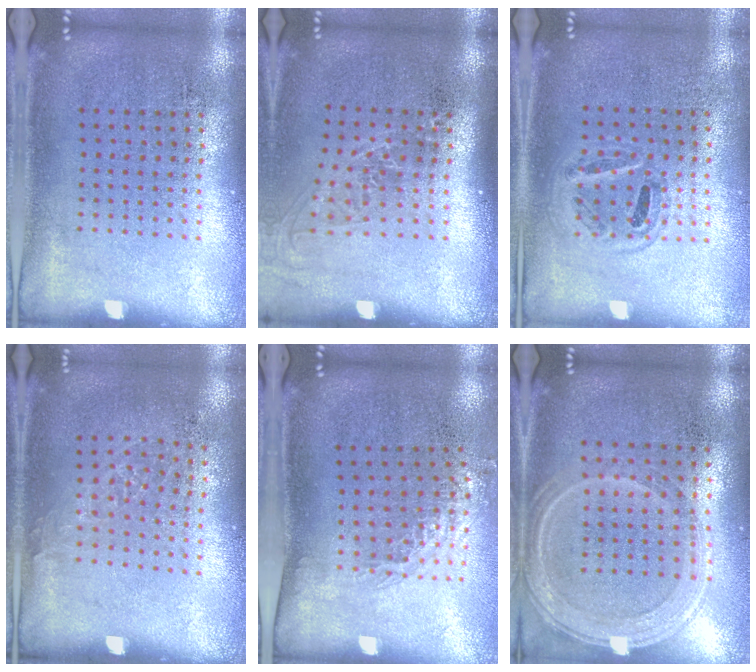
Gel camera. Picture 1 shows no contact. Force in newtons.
{"total": 1.4, "press": 1.1, "slide": 0.9}
{"total": 0.9, "press": 0.9, "slide": 0.2}
{"total": 0.9, "press": 0.8, "slide": 0.4}
{"total": 1.2, "press": 0.9, "slide": 0.7}
{"total": 1.2, "press": 1.2, "slide": 0.4}